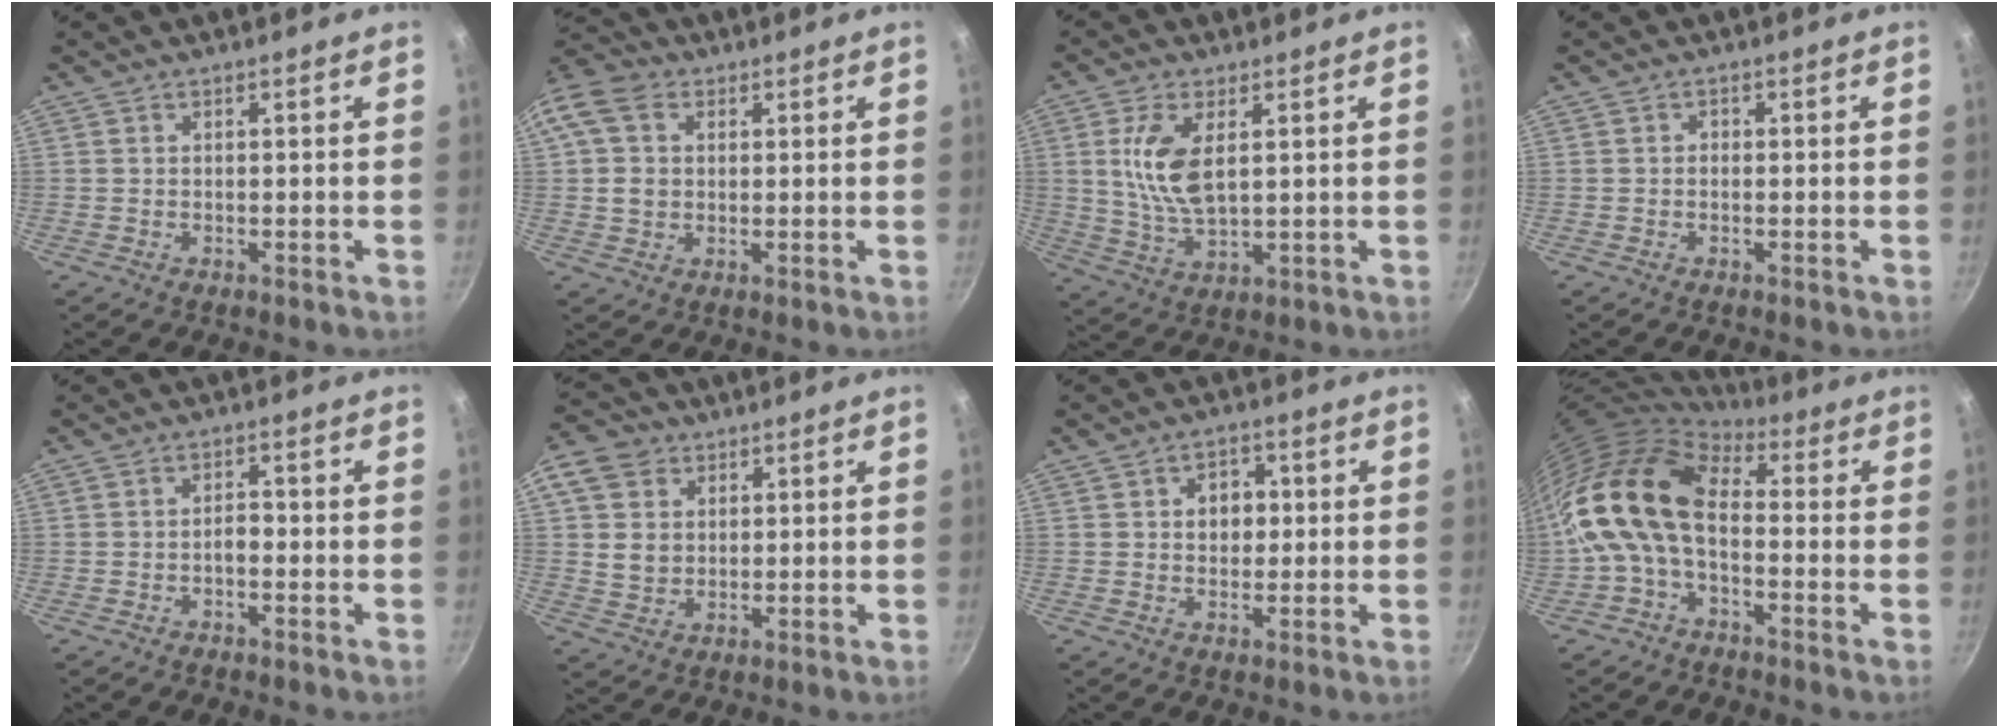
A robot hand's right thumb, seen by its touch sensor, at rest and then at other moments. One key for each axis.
{"total": 11.9, "fx": 2.6, "fy": 9.5, "fz": 6.6, "tx": -0.127, "ty": 0.019, "tz": 0.035}
{"total": 9.9, "fx": 2.4, "fy": 4.8, "fz": 8.3, "tx": -0.161, "ty": -0.014, "tz": 0.053}
{"total": 0.7, "fx": -0.1, "fy": 0.6, "fz": 0.3, "tx": -0.004, "ty": 0.004, "tz": -0.003}
{"total": 2.1, "fx": -0.8, "fy": 1.2, "fz": 1.5, "tx": -0.014, "ty": 0.017, "tz": -0.015}
{"total": 10.4, "fx": 3.5, "fy": 8.6, "fz": 4.7, "tx": -0.066, "ty": -0.004, "tz": 0.059}
{"total": 5.3, "fx": 0.8, "fy": 4.2, "fz": 3.2, "tx": -0.019, "ty": 0.004, "tz": 0.008}
{"total": 13.7, "fx": -1.4, "fy": 8.5, "fz": 10.6, "tx": -0.181, "ty": 0.033, "tz": -0.043}